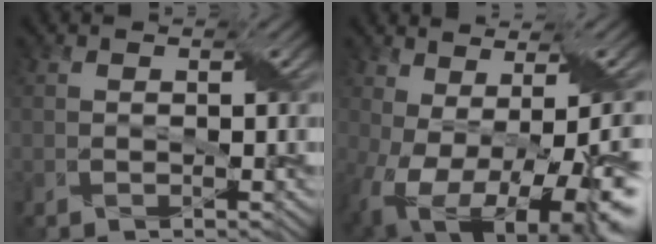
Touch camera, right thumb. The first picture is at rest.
{"total": 15.8, "force": [-4.6, 7.4, 13.1], "torque": [-0.211, -0.045, -0.030]}